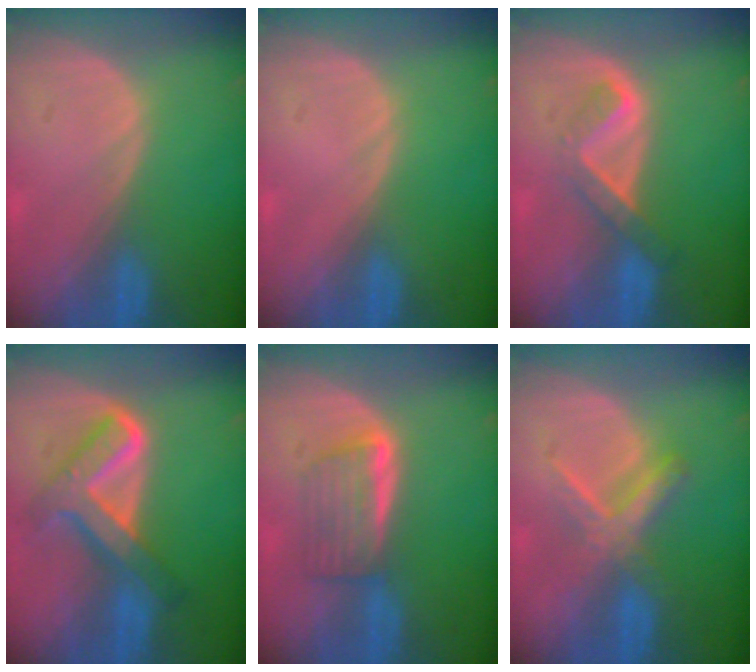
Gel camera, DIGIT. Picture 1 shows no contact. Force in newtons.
{"total": 0.0}
{"total": 5.1, "press": 4.4, "slide": 2.7}
{"total": 8.2, "press": 8.2, "slide": 0.6}
{"total": 5.8, "press": 5.2, "slide": 2.6}
{"total": 5.5, "press": 5.5, "slide": 0.7}